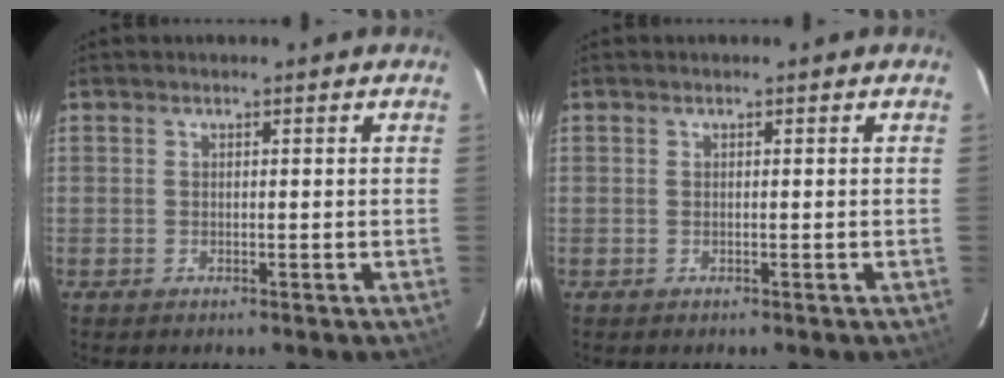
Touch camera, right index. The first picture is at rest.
{"total": 0.0}